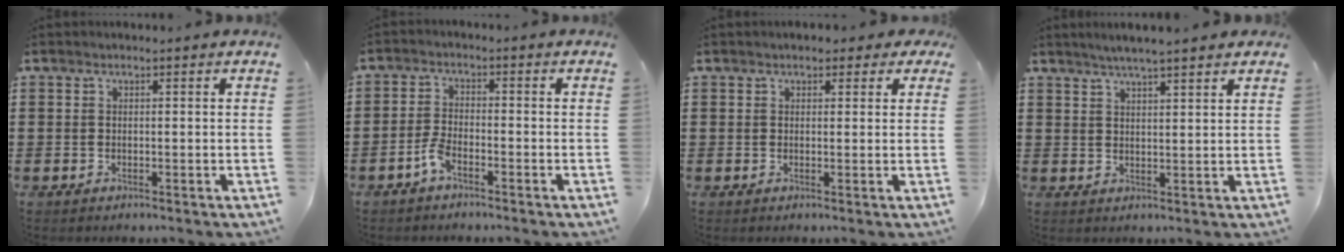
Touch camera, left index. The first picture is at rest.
{"total": 3.1, "force": [-2.0, 0.9, 2.2], "torque": [-0.061, 0.000, -0.045]}
{"total": 1.8, "force": [1.2, 1.1, 0.8], "torque": [-0.012, 0.005, 0.019]}
{"total": 3.5, "force": [3.1, -0.2, 1.7], "torque": [-0.040, -0.002, 0.055]}